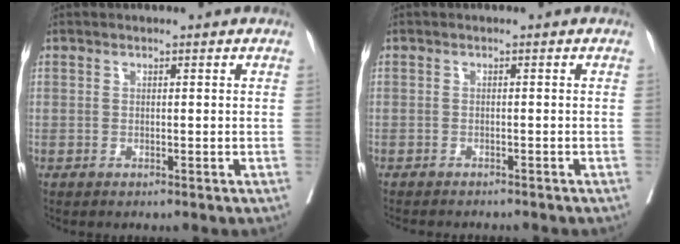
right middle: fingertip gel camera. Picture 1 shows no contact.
{"total": 6.5, "force": [-5.9, 1.3, 2.4], "torque": [-0.025, -0.004, -0.075]}